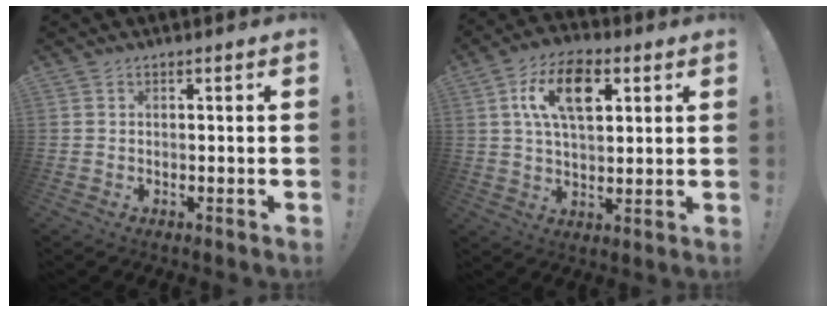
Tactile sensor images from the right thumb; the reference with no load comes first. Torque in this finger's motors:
{"motor_torque": [1.69, 1.62, 0.32, 0.18, 0.25]}